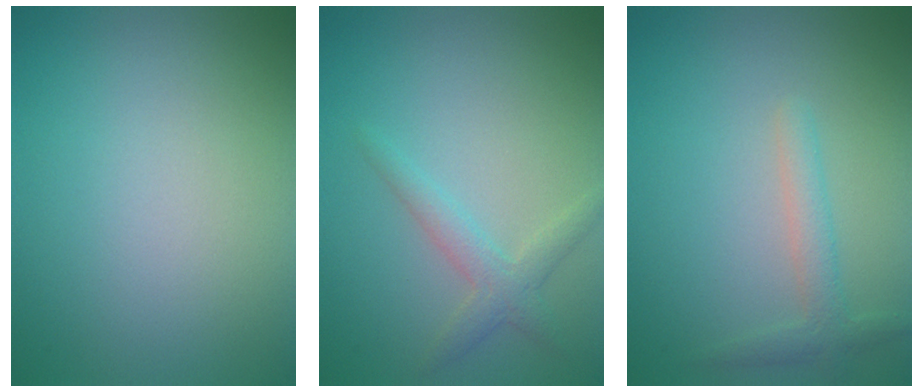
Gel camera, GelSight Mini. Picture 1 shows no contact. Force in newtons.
{"total": 2.2, "press": 2.2, "slide": 0.1}
{"total": 2.0, "press": 2.0, "slide": 0.1}